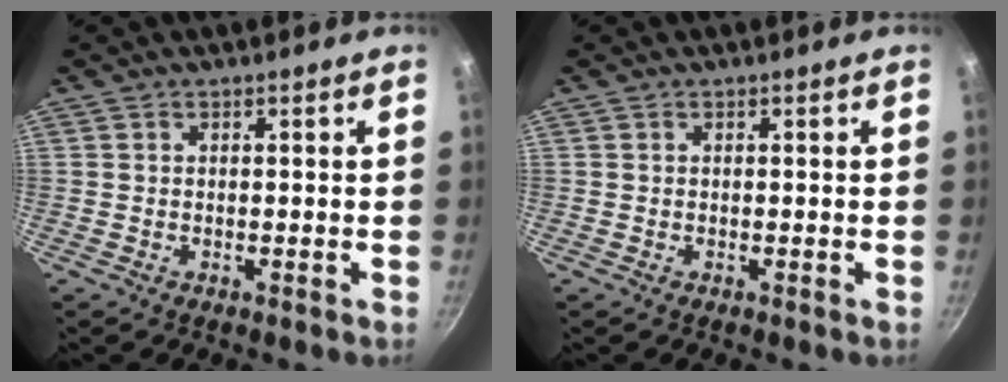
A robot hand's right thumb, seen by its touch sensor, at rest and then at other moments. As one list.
[{"total": 0.0}]